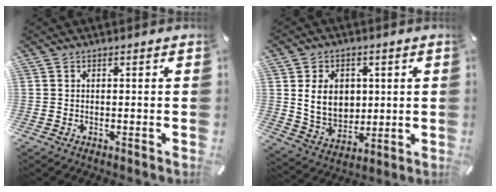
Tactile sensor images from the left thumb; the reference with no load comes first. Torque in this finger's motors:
{"motor_torque": [0.48, 1.34, 0.27, -0.14, 0.13]}